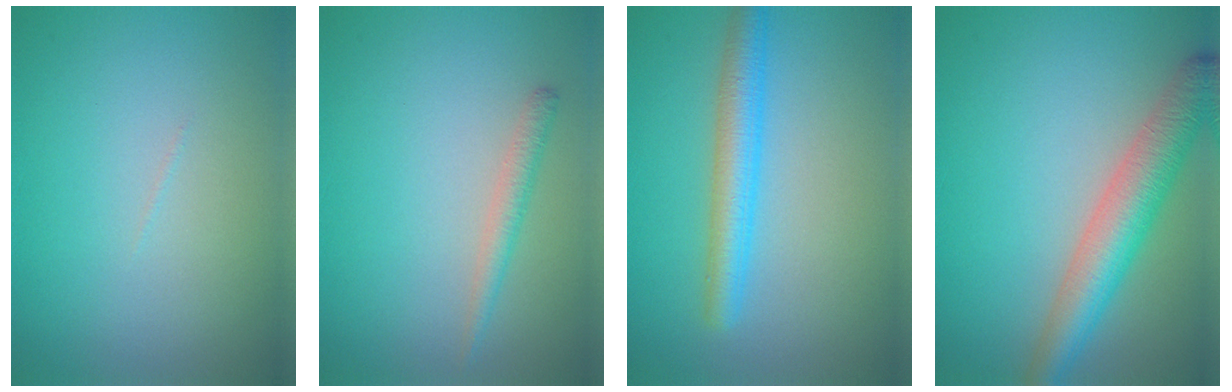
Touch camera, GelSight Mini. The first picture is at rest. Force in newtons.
{"total": 1.6, "press": 1.6, "slide": 0.1}
{"total": 3.7, "press": 3.7, "slide": 0.1}
{"total": 5.6, "press": 5.6, "slide": 0.1}